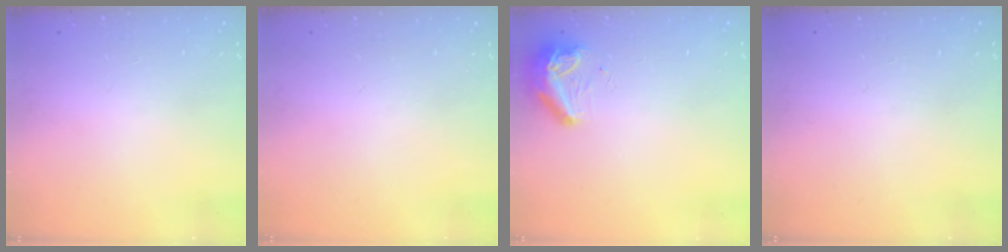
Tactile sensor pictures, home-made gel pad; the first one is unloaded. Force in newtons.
{"total": 0.0}
{"total": 8.3, "press": 8.3, "slide": 0.9}
{"total": 0.0}